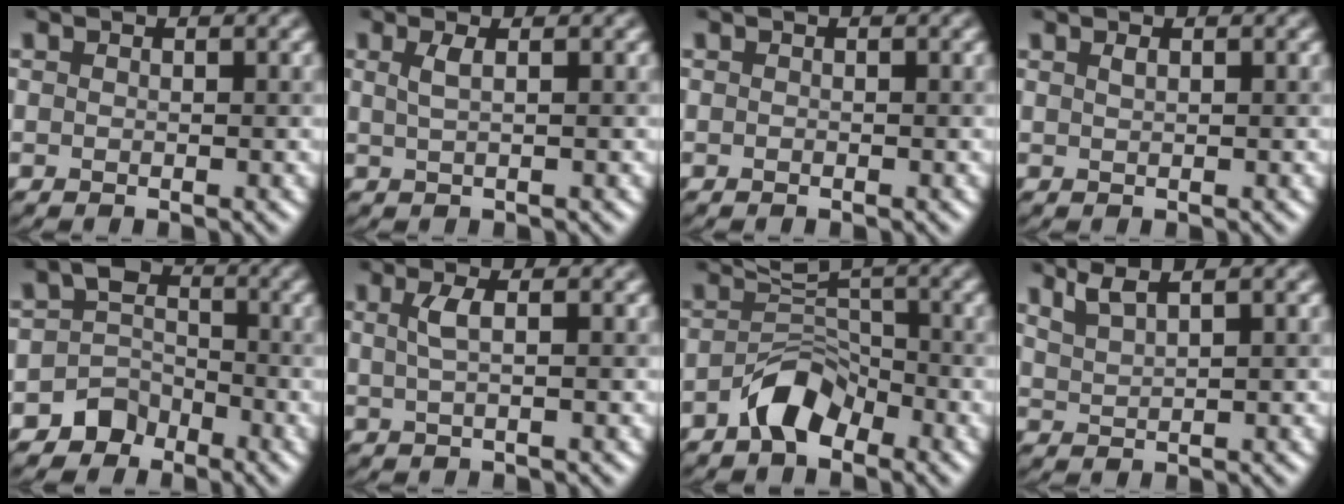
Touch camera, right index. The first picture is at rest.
{"total": 1.9, "force": [0.5, 0.7, 1.7], "torque": [-0.025, 0.002, 0.007]}
{"total": 0.0}
{"total": 0.6, "force": [0.2, 0.2, 0.4], "torque": [-0.001, 0.001, 0.007]}
{"total": 3.8, "force": [-2.2, 3.0, 0.6], "torque": [0.001, 0.007, -0.045]}
{"total": 2.1, "force": [0.4, 0.6, 2.0], "torque": [-0.037, 0.003, 0.005]}
{"total": 3.4, "force": [-2.1, 1.8, 2.0], "torque": [-0.031, 0.011, -0.042]}
{"total": 2.6, "force": [2.0, 0.4, 1.6], "torque": [-0.025, 0.010, 0.044]}